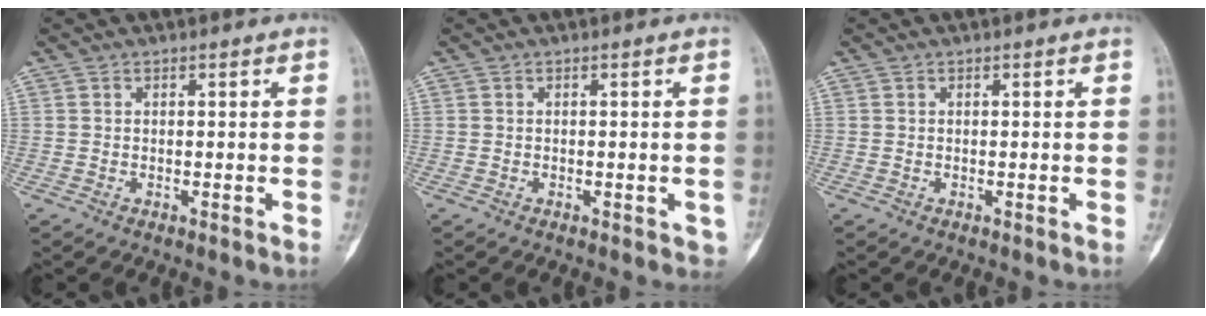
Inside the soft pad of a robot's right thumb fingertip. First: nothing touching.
{"total": 1.7, "force": [-0.7, 0.9, 1.3], "torque": [-0.004, 0.002, -0.007]}
{"total": 0.0}